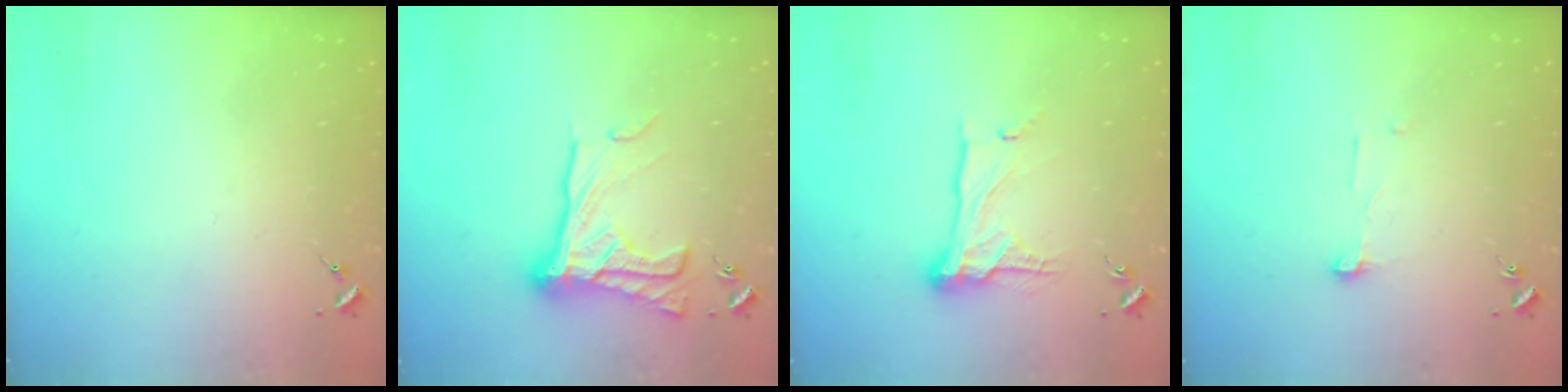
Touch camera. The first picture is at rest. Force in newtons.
{"total": 18.8, "press": 18.7, "slide": 1.7}
{"total": 13.6, "press": 13.6, "slide": 1.0}
{"total": 5.4, "press": 5.4, "slide": 0.4}